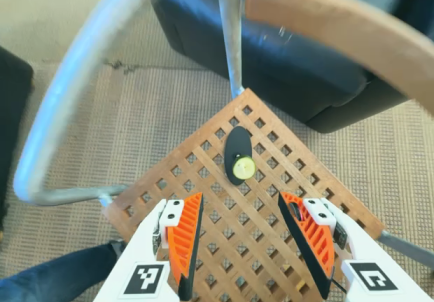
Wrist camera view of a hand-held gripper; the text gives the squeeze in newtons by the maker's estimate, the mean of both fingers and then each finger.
{"total": 0.0}